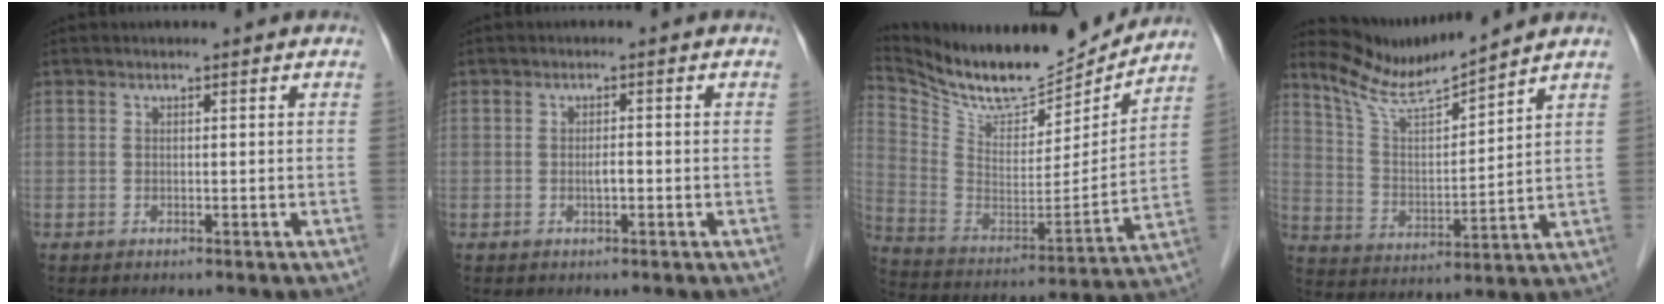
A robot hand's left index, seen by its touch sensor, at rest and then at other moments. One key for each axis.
{"total": 1.2, "fx": -0.3, "fy": 0.3, "fz": 1.1, "tx": -0.021, "ty": 0.002, "tz": -0.007}
{"total": 19.0, "fx": 17.5, "fy": 3.9, "fz": 6.2, "tx": -0.125, "ty": -0.029, "tz": 0.295}
{"total": 9.0, "fx": 8.7, "fy": -1.0, "fz": 2.1, "tx": -0.055, "ty": -0.004, "tz": 0.177}